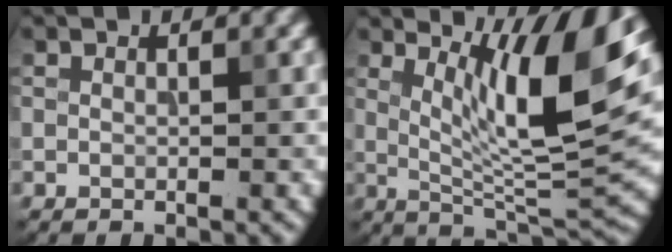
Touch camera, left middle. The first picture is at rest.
{"total": 10.7, "force": [3.9, 2.3, 9.7], "torque": [-0.148, -0.013, 0.075]}